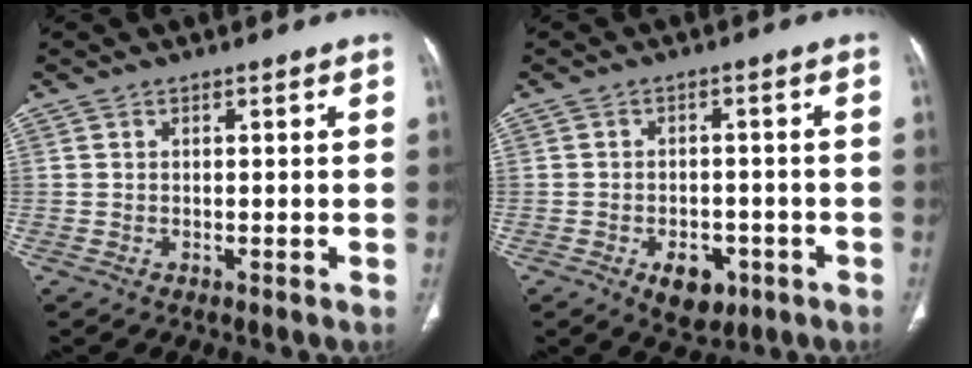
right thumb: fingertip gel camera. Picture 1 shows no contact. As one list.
[{"total": 6.6, "force": [-3.1, 4.3, 4.0], "torque": [-0.036, 0.012, -0.037]}]